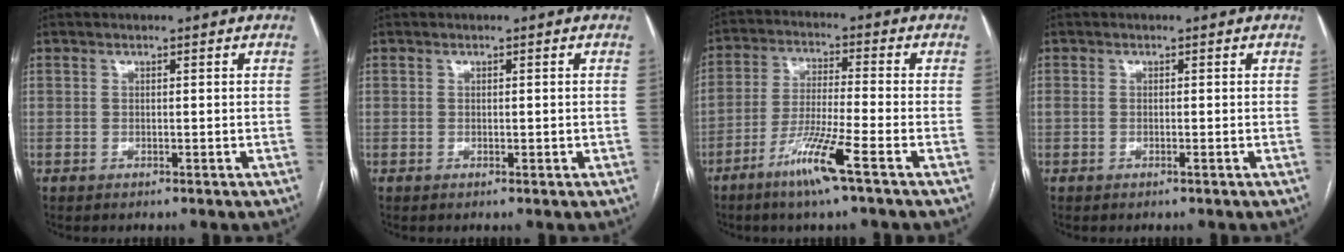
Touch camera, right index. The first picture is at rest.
{"total": 0.6, "force": [-0.1, 0.3, 0.5], "torque": [-0.010, -0.001, 0.001]}
{"total": 9.0, "force": [-5.2, -0.4, 7.4], "torque": [-0.147, -0.015, -0.102]}
{"total": 0.7, "force": [-0.3, 0.1, 0.6], "torque": [-0.012, -0.001, -0.005]}